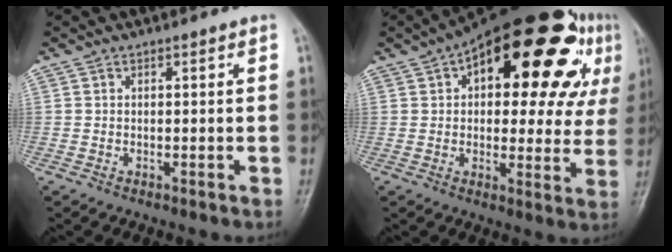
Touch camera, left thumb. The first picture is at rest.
{"total": 28.1, "force": [11.0, 13.2, 22.2], "torque": [-0.274, 0.025, 0.151]}